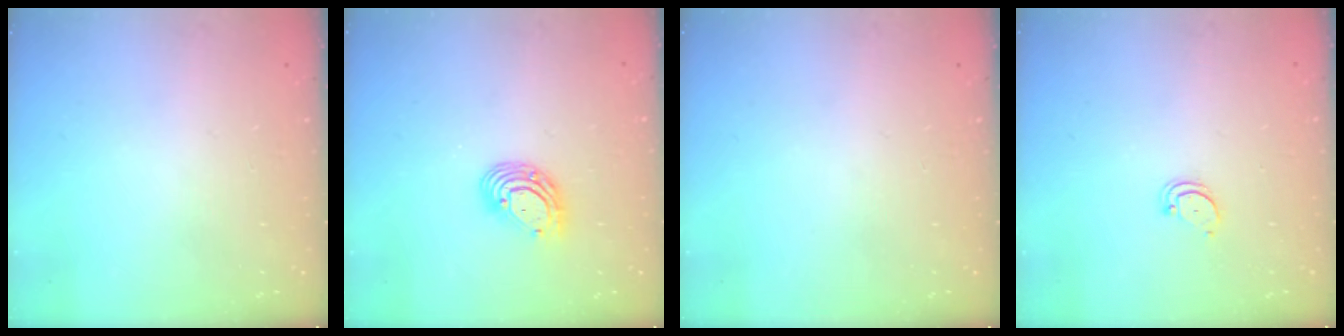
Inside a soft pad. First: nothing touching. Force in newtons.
{"total": 9.6, "press": 9.4, "slide": 1.9}
{"total": 0.0}
{"total": 3.5, "press": 3.4, "slide": 0.3}